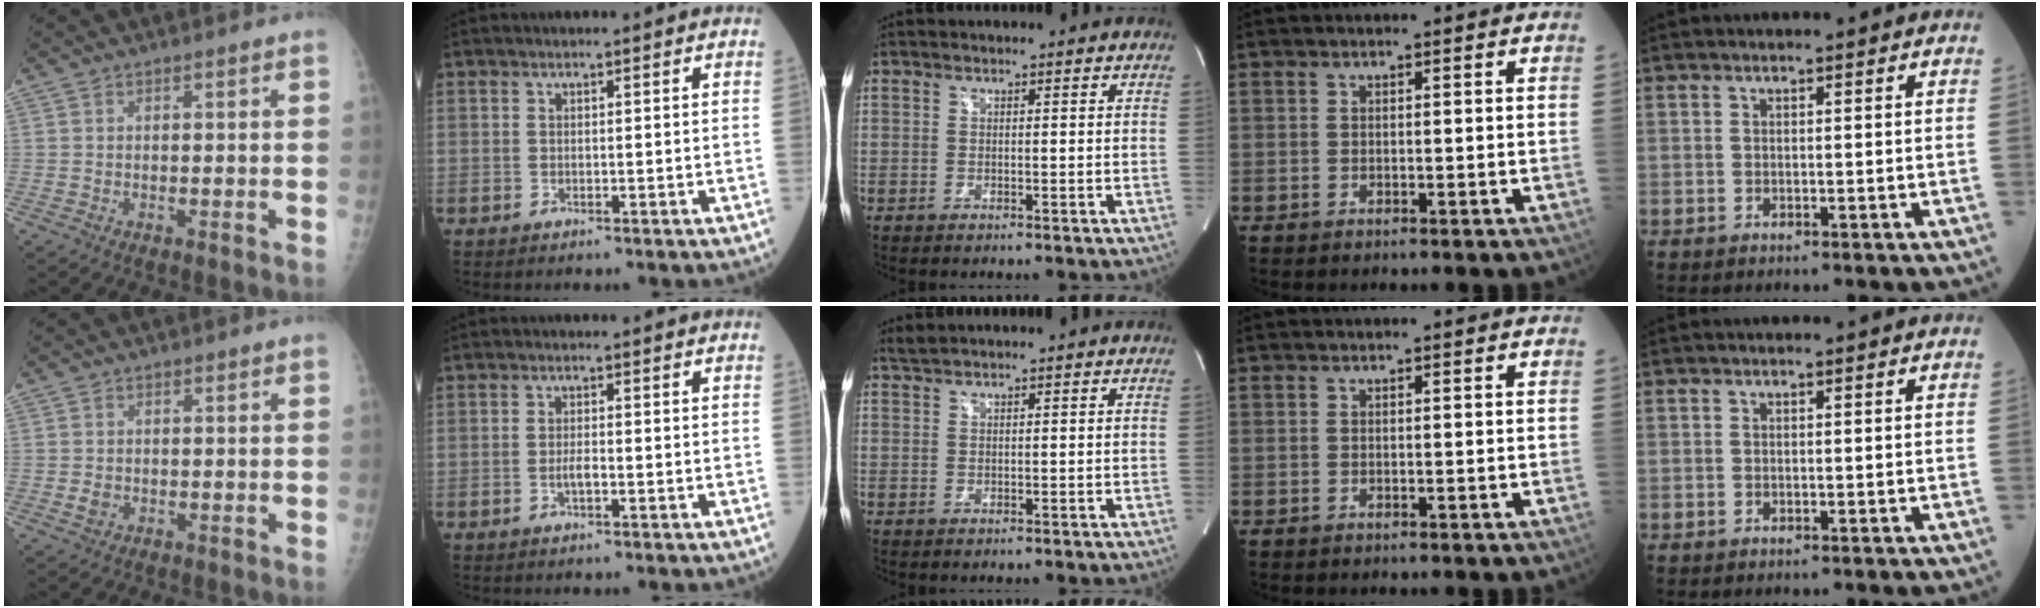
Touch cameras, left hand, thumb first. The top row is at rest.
{"thumb": {"total": 1.4, "force": [-0.2, 1.2, 0.8], "torque": [-0.010, 0.001, 0.001]}, "index": {"total": 1.5, "force": [-0.5, 0.3, 1.4], "torque": [-0.028, 0.001, -0.010]}, "middle": {"total": 1.2, "force": [1.1, -0.2, 0.2], "torque": [-0.011, 0.010, 0.030]}}